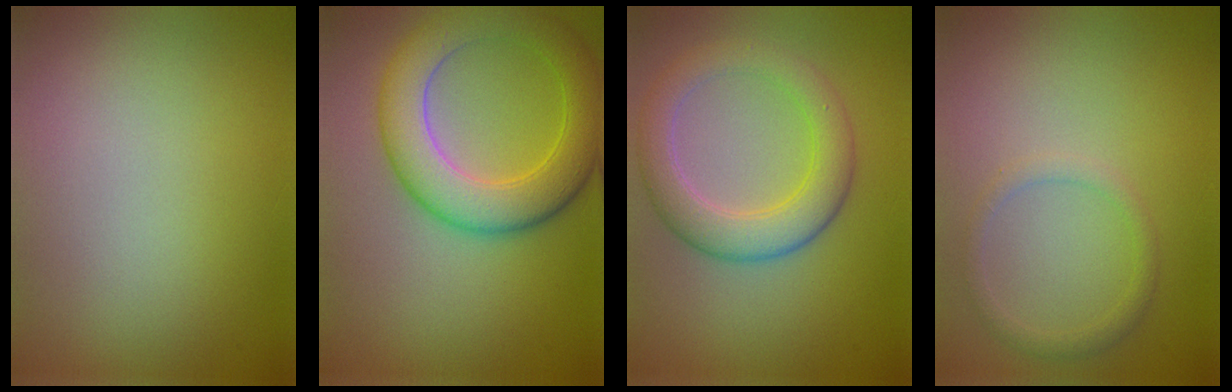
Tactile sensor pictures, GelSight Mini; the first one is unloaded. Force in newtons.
{"total": 7.1, "press": 7.1, "slide": 0.3}
{"total": 4.9, "press": 4.9, "slide": 0.4}
{"total": 1.4, "press": 1.4, "slide": 0.2}